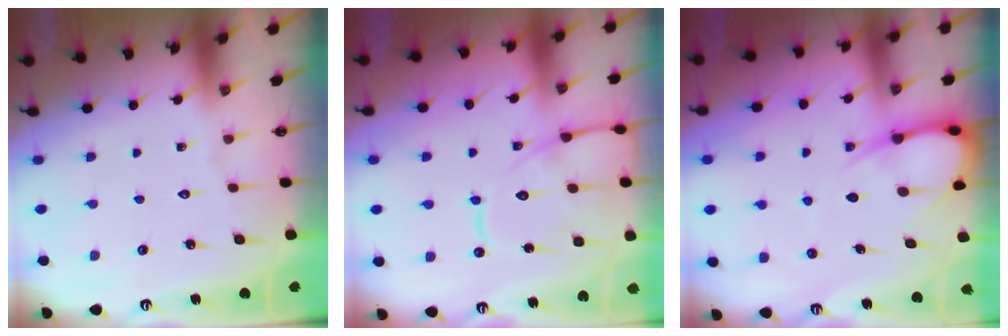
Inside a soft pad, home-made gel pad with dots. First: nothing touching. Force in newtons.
{"total": 13.3, "press": 13.2, "slide": 1.0}
{"total": 7.7, "press": 7.7, "slide": 0.9}